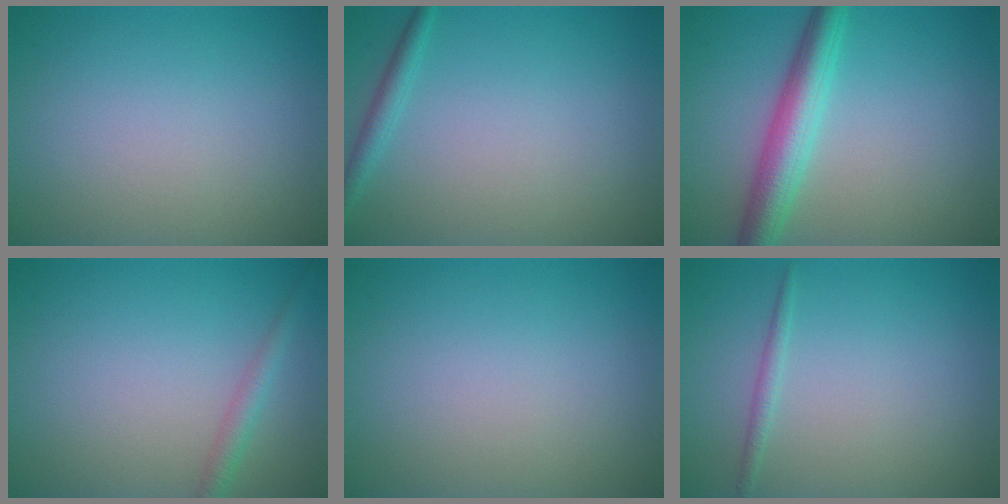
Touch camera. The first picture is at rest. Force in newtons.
{"total": 1.5, "press": 1.4, "slide": 0.1}
{"total": 4.7, "press": 4.7, "slide": 0.1}
{"total": 1.7, "press": 1.7, "slide": 0.1}
{"total": 0.0}
{"total": 0.9, "press": 0.9, "slide": 0.1}